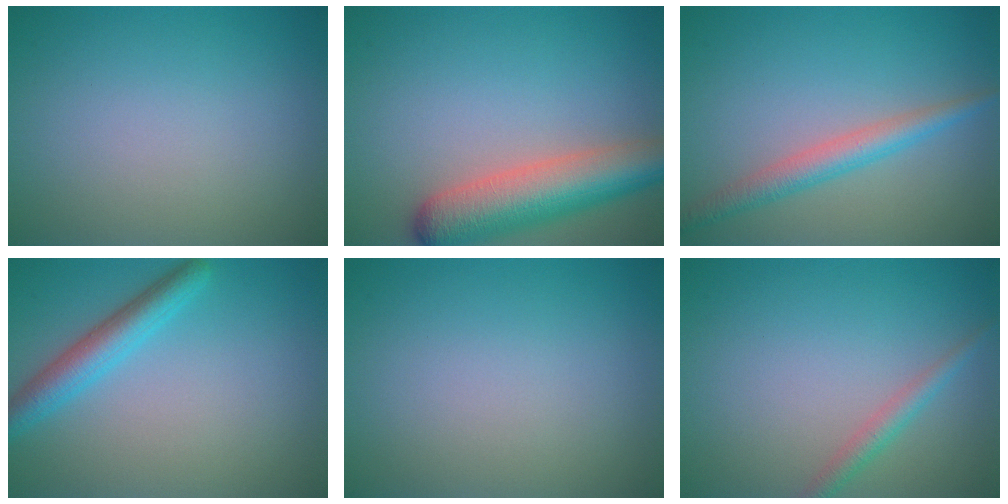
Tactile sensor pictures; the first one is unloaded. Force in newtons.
{"total": 7.0, "press": 7.0, "slide": 0.4}
{"total": 2.9, "press": 2.9, "slide": 0.1}
{"total": 3.6, "press": 3.6, "slide": 0.1}
{"total": 0.0}
{"total": 1.8, "press": 1.8, "slide": 0.0}